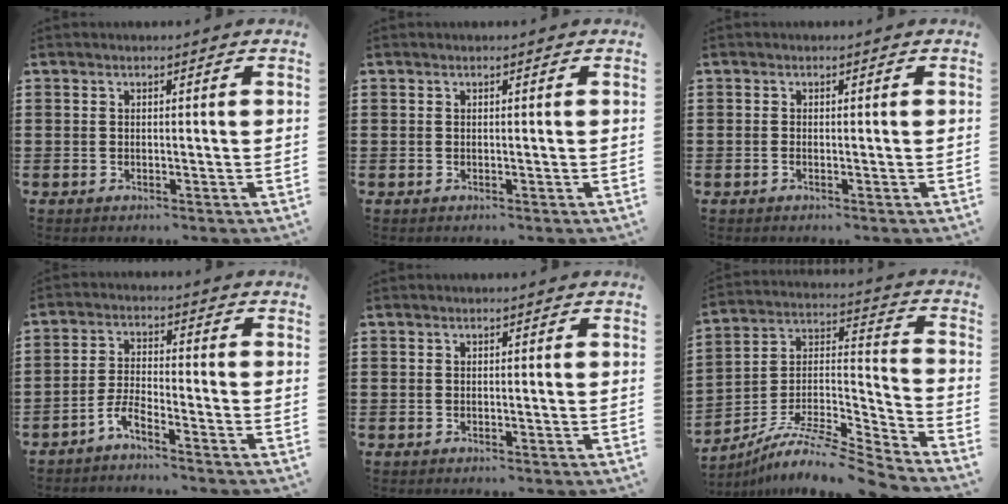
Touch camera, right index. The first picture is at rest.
{"total": 0.0}
{"total": 0.6, "force": [-0.4, 0.0, 0.4], "torque": [-0.009, -0.005, -0.008]}
{"total": 3.9, "force": [-3.5, 0.1, 1.6], "torque": [-0.047, -0.001, -0.074]}
{"total": 0.0}
{"total": 8.7, "force": [-7.8, 1.0, 3.6], "torque": [-0.066, 0.004, -0.158]}